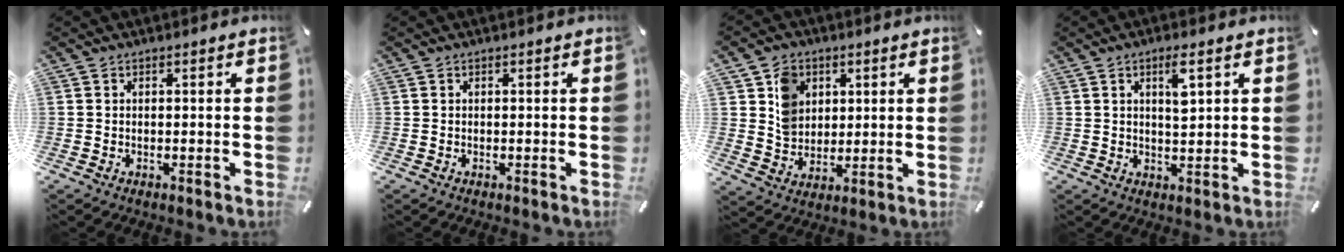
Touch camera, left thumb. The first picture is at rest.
{"total": 0.0}
{"total": 8.2, "force": [3.2, 7.0, 2.8], "torque": [-0.046, 0.003, 0.059]}
{"total": 5.0, "force": [2.1, 1.2, 4.4], "torque": [-0.076, -0.004, 0.031]}